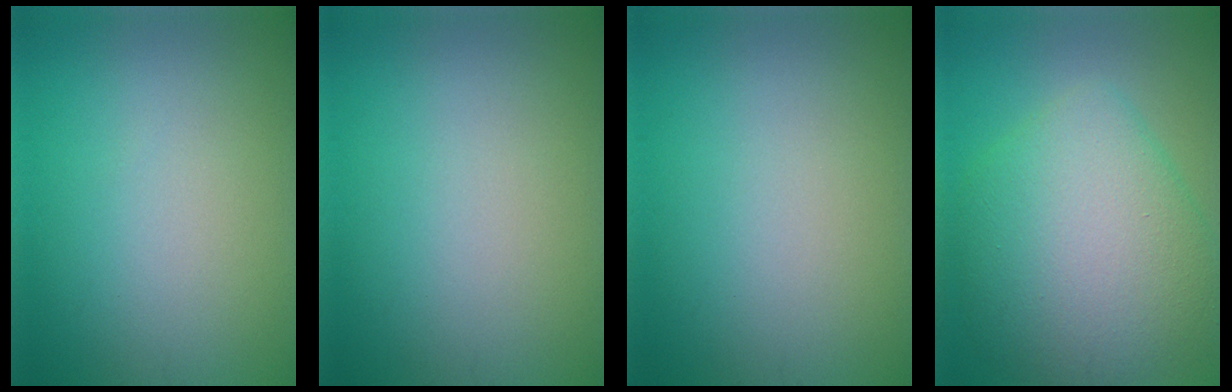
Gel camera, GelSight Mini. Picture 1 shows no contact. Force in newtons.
{"total": 0.0}
{"total": 0.0}
{"total": 9.3, "press": 9.2, "slide": 0.2}